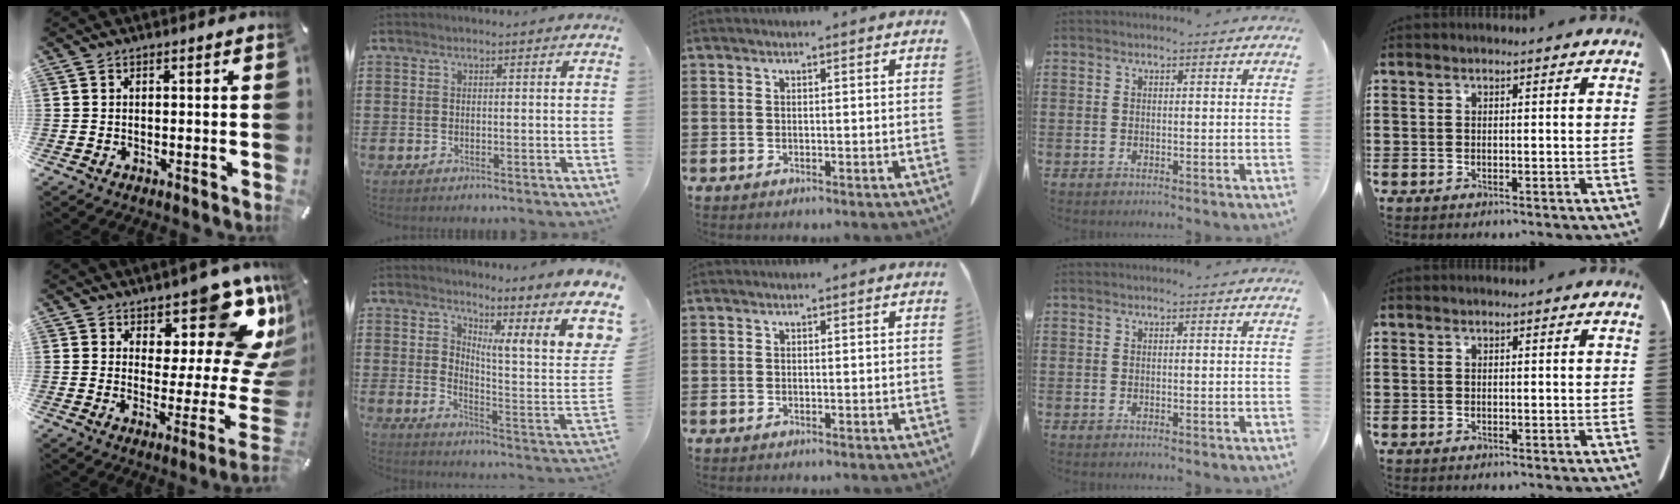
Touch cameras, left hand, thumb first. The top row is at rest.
{"thumb": {"total": 14.6, "force": [9.4, 5.1, 10.0], "torque": [-0.105, -0.095, 0.157]}, "index": {"total": 8.2, "force": [3.9, 1.1, 7.2], "torque": [-0.124, -0.029, 0.060]}}